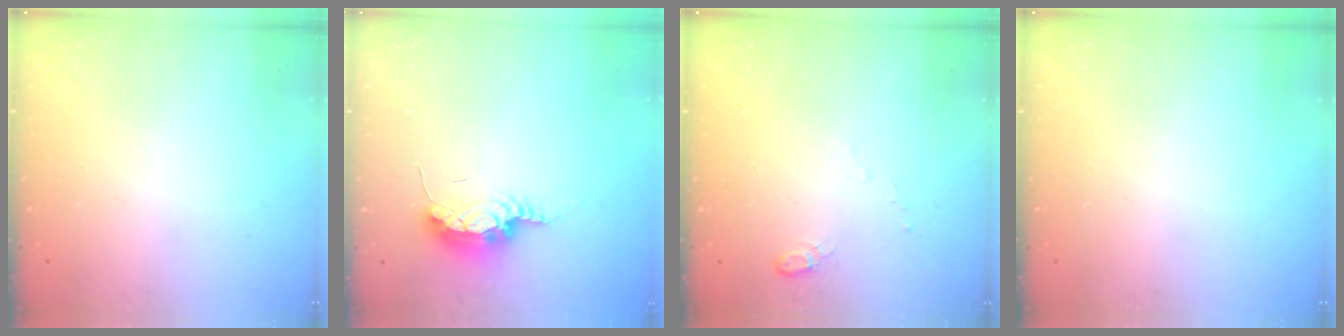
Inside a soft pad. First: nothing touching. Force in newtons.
{"total": 7.6, "press": 7.3, "slide": 2.1}
{"total": 5.2, "press": 5.1, "slide": 1.0}
{"total": 0.0}